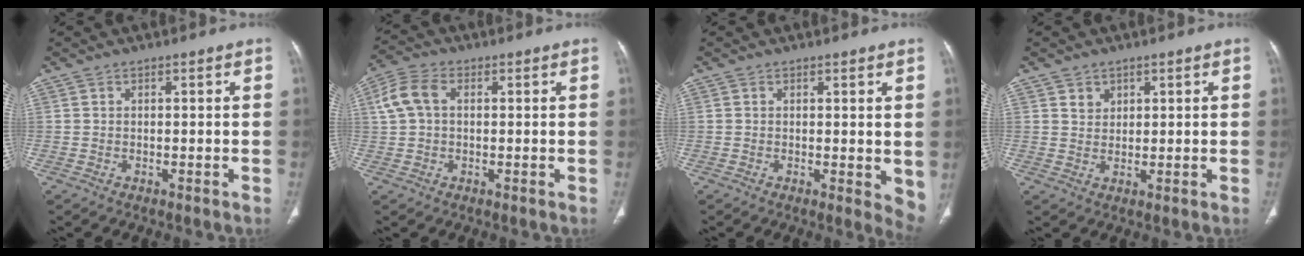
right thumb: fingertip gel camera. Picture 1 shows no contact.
{"total": 6.2, "force": [1.1, 4.2, 4.5], "torque": [-0.103, 0.020, 0.020]}
{"total": 4.9, "force": [0.4, 2.1, 4.4], "torque": [-0.046, -0.013, 0.004]}
{"total": 2.5, "force": [1.4, 2.0, 0.7], "torque": [0.004, -0.011, 0.025]}